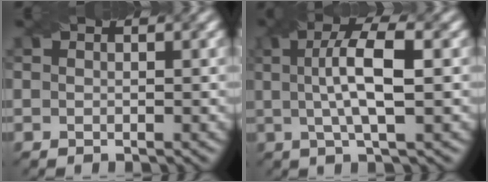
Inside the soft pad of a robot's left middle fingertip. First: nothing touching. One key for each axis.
{"total": 5.9, "fx": 0.6, "fy": 1.4, "fz": 5.7, "tx": -0.099, "ty": 0.007, "tz": 0.011}